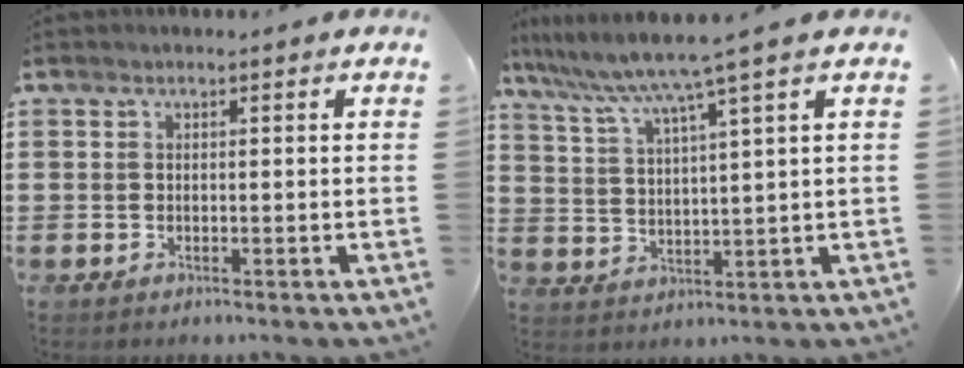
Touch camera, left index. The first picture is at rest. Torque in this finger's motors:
{"motor_torque": [2.14, 0.00, 0.22, 0.19]}